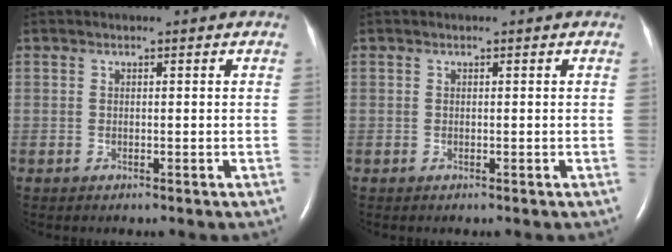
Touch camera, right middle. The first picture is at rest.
{"total": 0.0}